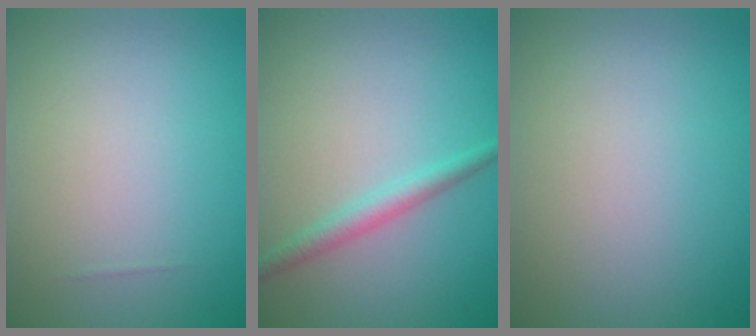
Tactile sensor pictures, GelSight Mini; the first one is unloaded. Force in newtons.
{"total": 2.0, "press": 2.0, "slide": 0.1}
{"total": 0.0}